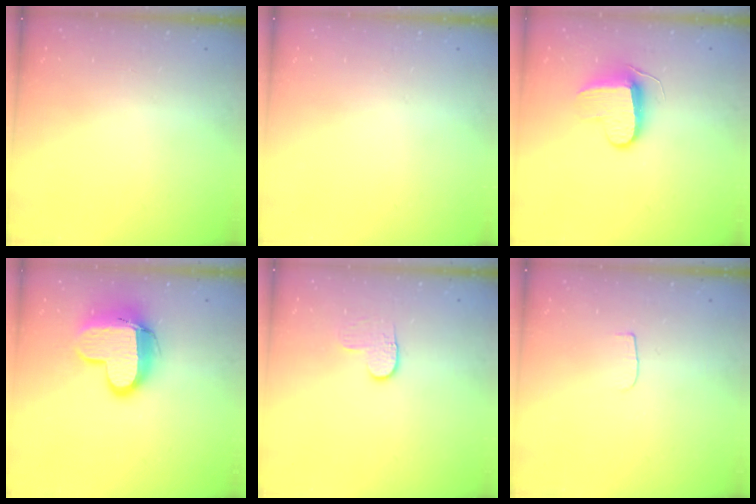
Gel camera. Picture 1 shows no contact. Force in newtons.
{"total": 0.0}
{"total": 8.8, "press": 8.7, "slide": 0.5}
{"total": 15.6, "press": 15.5, "slide": 1.5}
{"total": 3.6, "press": 3.6, "slide": 0.4}
{"total": 3.0, "press": 3.0, "slide": 0.3}